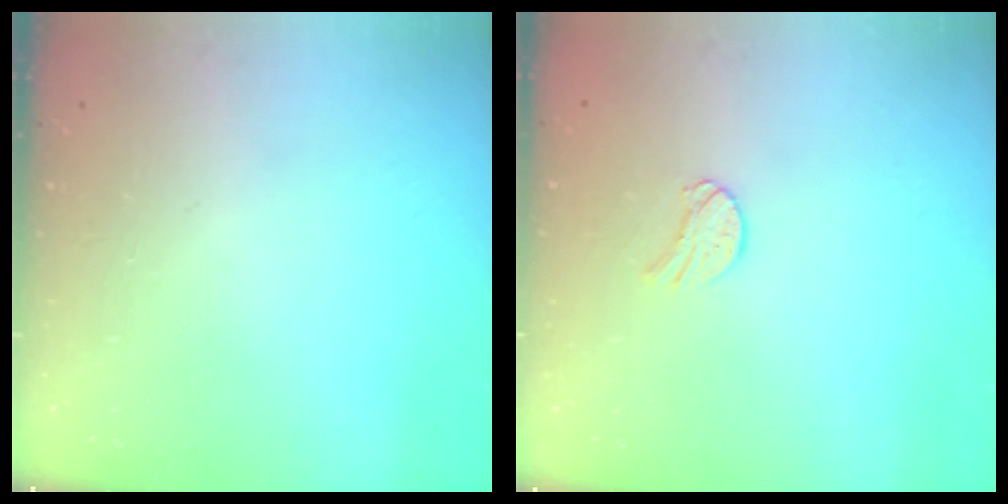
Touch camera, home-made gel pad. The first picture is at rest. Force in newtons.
{"total": 7.7, "press": 7.7, "slide": 0.2}